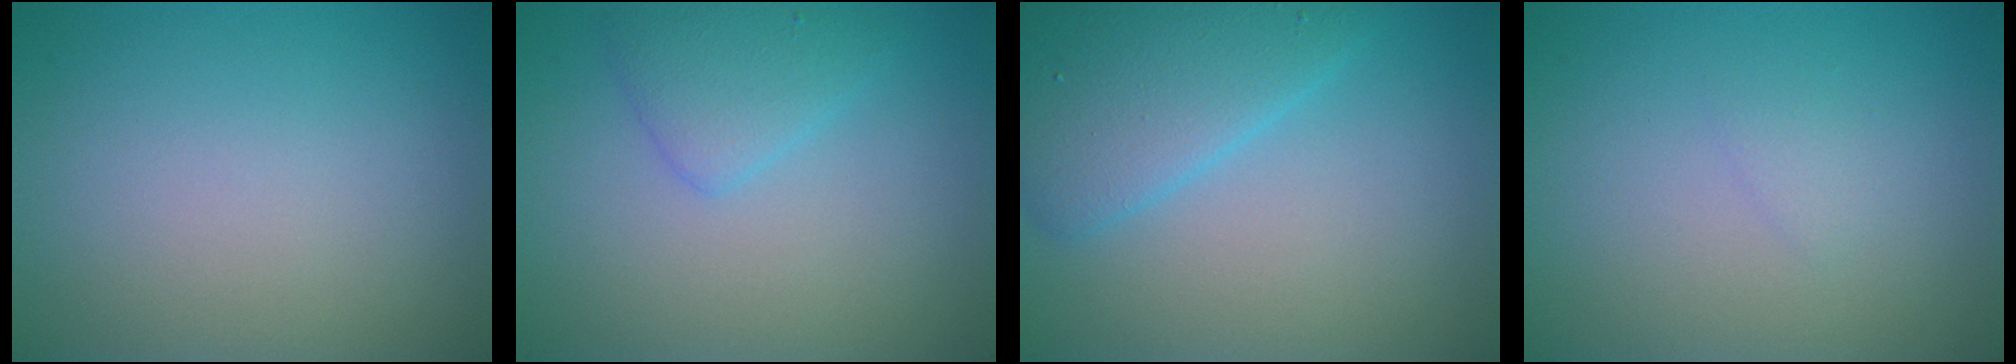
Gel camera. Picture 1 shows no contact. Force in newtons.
{"total": 2.5, "press": 2.5, "slide": 0.1}
{"total": 4.8, "press": 4.8, "slide": 0.1}
{"total": 0.7, "press": 0.7, "slide": 0.1}